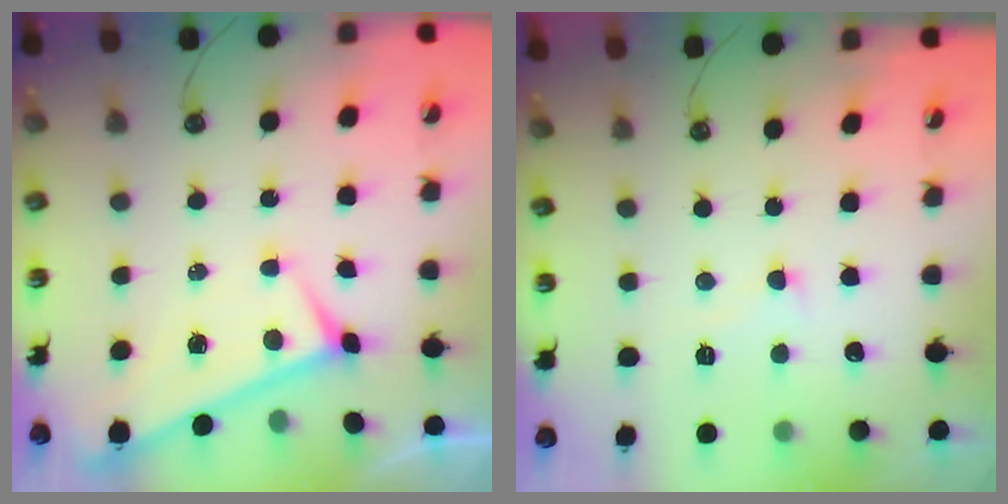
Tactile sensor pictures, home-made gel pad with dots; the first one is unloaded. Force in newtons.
{"total": 2.3, "press": 2.2, "slide": 0.5}